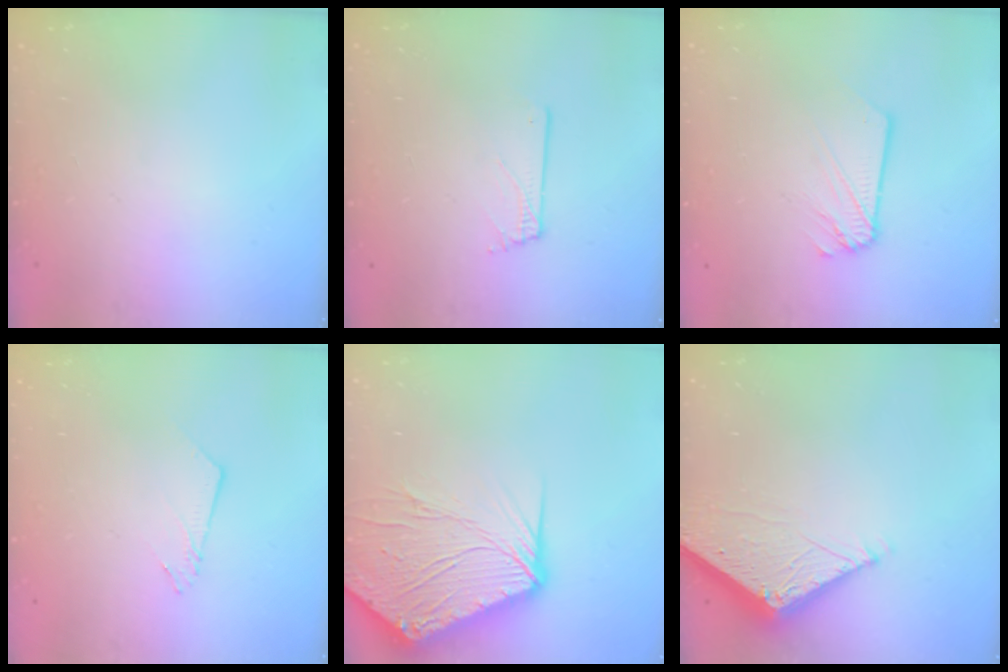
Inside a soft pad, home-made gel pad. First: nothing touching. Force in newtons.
{"total": 0.6, "press": 0.6, "slide": 0.1}
{"total": 2.5, "press": 2.5, "slide": 0.1}
{"total": 4.2, "press": 4.2, "slide": 0.2}
{"total": 17.4, "press": 17.2, "slide": 2.1}
{"total": 6.6, "press": 6.6, "slide": 0.1}